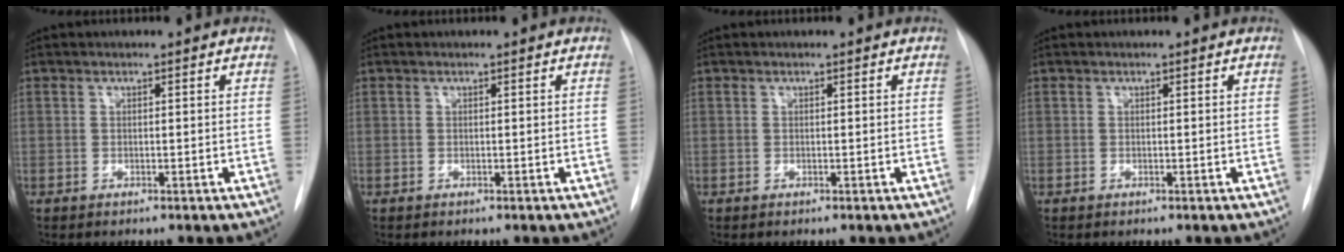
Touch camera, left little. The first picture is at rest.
{"total": 0.0}
{"total": 0.0}
{"total": 0.0}